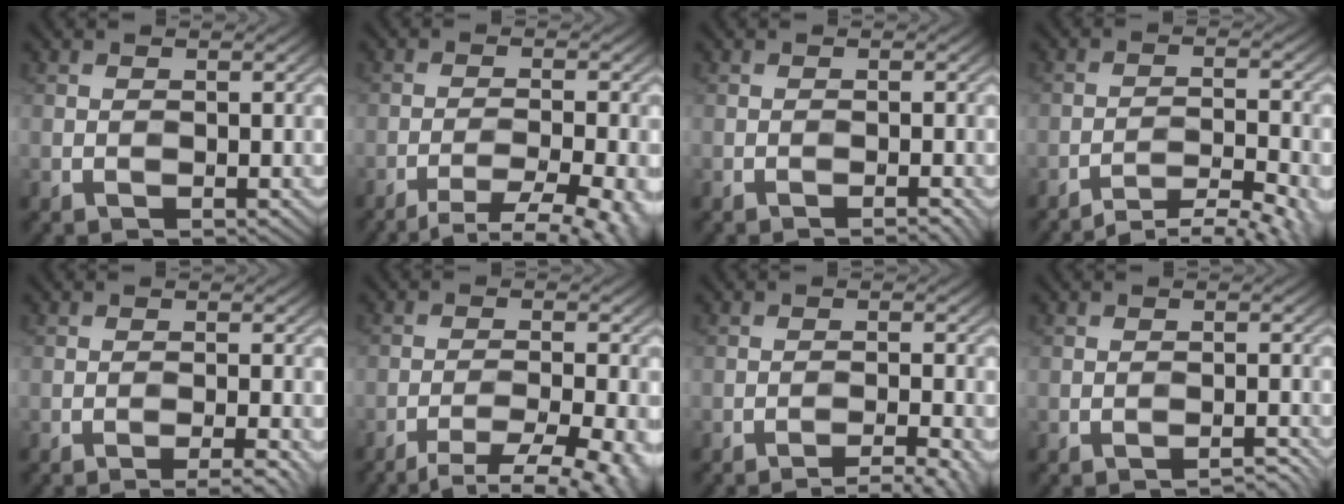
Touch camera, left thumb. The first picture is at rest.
{"total": 7.6, "force": [-5.3, 1.6, 5.2], "torque": [-0.089, -0.005, -0.071]}
{"total": 1.1, "force": [-0.8, 0.1, 0.8], "torque": [-0.006, 0.003, -0.015]}
{"total": 8.0, "force": [-6.9, 1.5, 3.8], "torque": [-0.064, 0.005, -0.095]}
{"total": 3.1, "force": [-1.8, 0.4, 2.5], "torque": [-0.035, 0.008, -0.033]}
{"total": 8.4, "force": [-6.0, 1.9, 5.5], "torque": [-0.094, -0.007, -0.077]}
{"total": 5.3, "force": [-4.0, 0.9, 3.3], "torque": [-0.050, 0.011, -0.062]}
{"total": 2.1, "force": [-1.9, 0.2, 0.9], "torque": [-0.004, 0.008, -0.031]}